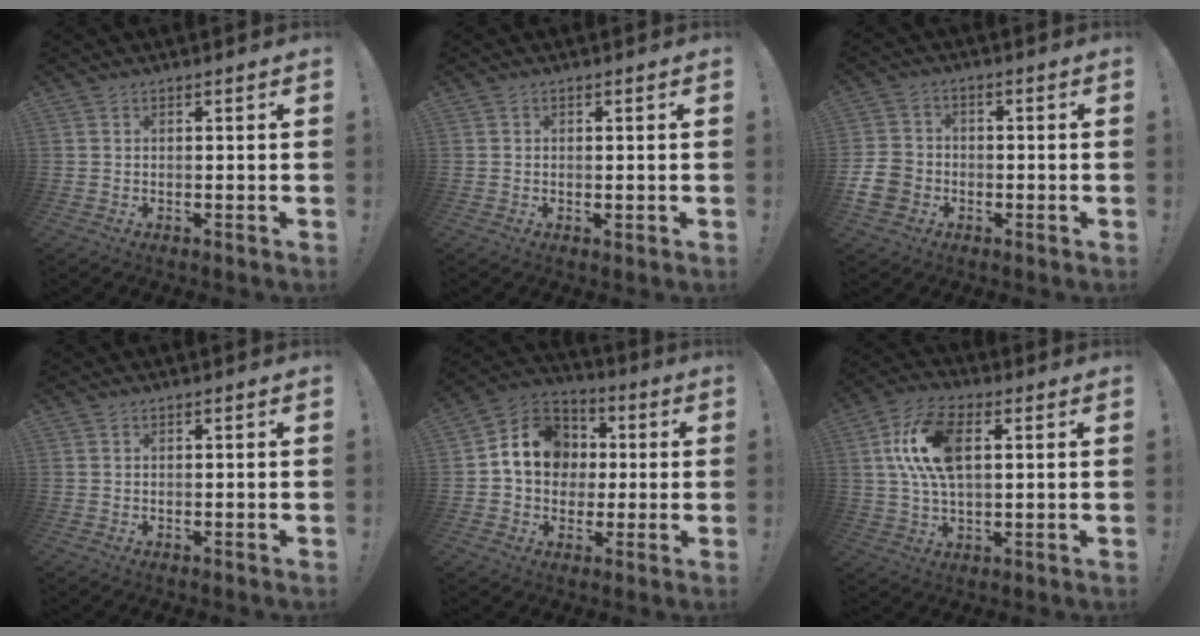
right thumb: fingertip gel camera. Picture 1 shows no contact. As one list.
[{"total": 0.6, "force": [0.3, 0.4, 0.4], "torque": [-0.006, 0.001, 0.007]}, {"total": 9.3, "force": [-3.3, 7.6, 4.2], "torque": [-0.083, 0.023, -0.061]}, {"total": 0.0}, {"total": 14.5, "force": [1.7, 12.5, 7.1], "torque": [-0.087, 0.010, 0.044]}, {"total": 14.7, "force": [3.2, 8.1, 11.9], "torque": [-0.232, 0.008, 0.058]}]